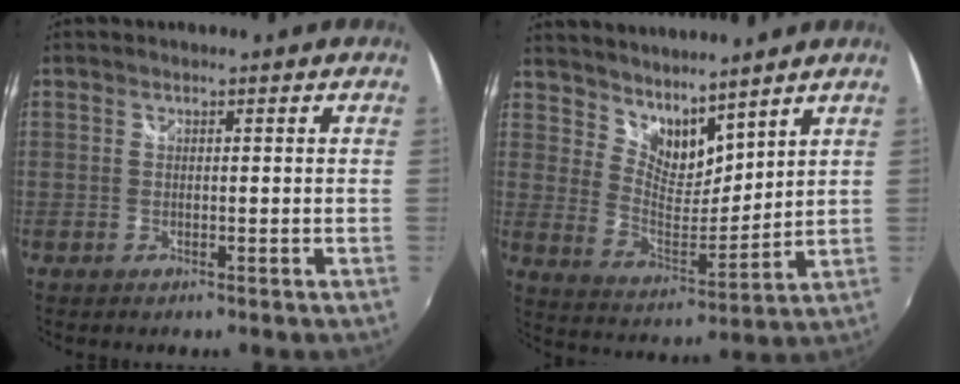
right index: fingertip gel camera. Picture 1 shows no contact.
{"total": 9.8, "force": [8.4, 3.6, 3.7], "torque": [-0.063, -0.004, 0.159]}